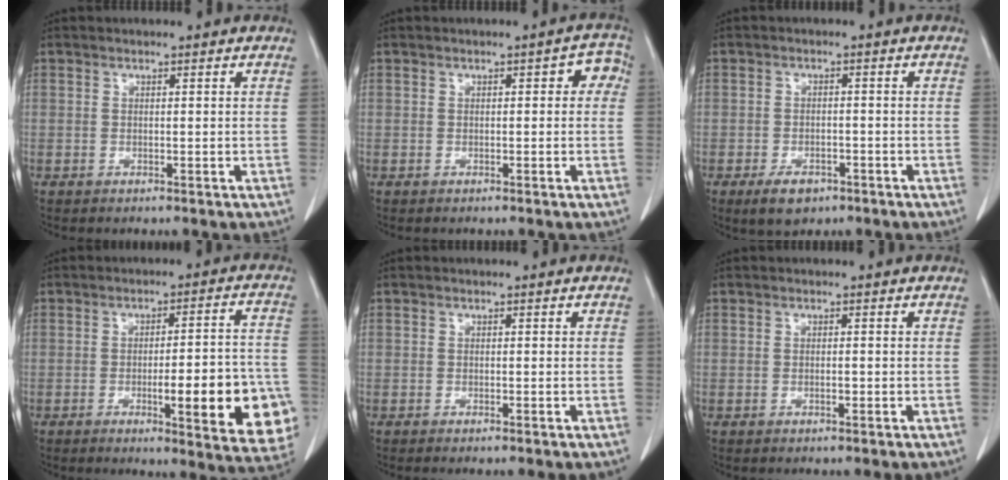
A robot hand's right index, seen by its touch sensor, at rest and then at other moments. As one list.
[{"total": 3.0, "force": [0.4, 1.6, 2.5], "torque": [-0.017, 0.023, -0.001]}, {"total": 4.5, "force": [-2.8, 2.6, 2.4], "torque": [-0.041, -0.001, -0.038]}, {"total": 15.4, "force": [-4.7, 2.9, 14.4], "torque": [-0.115, 0.017, -0.046]}, {"total": 0.6, "force": [-0.5, 0.0, 0.3], "torque": [-0.009, -0.001, -0.008]}, {"total": 0.7, "force": [-0.2, 0.1, 0.6], "torque": [-0.014, 0.000, -0.003]}]